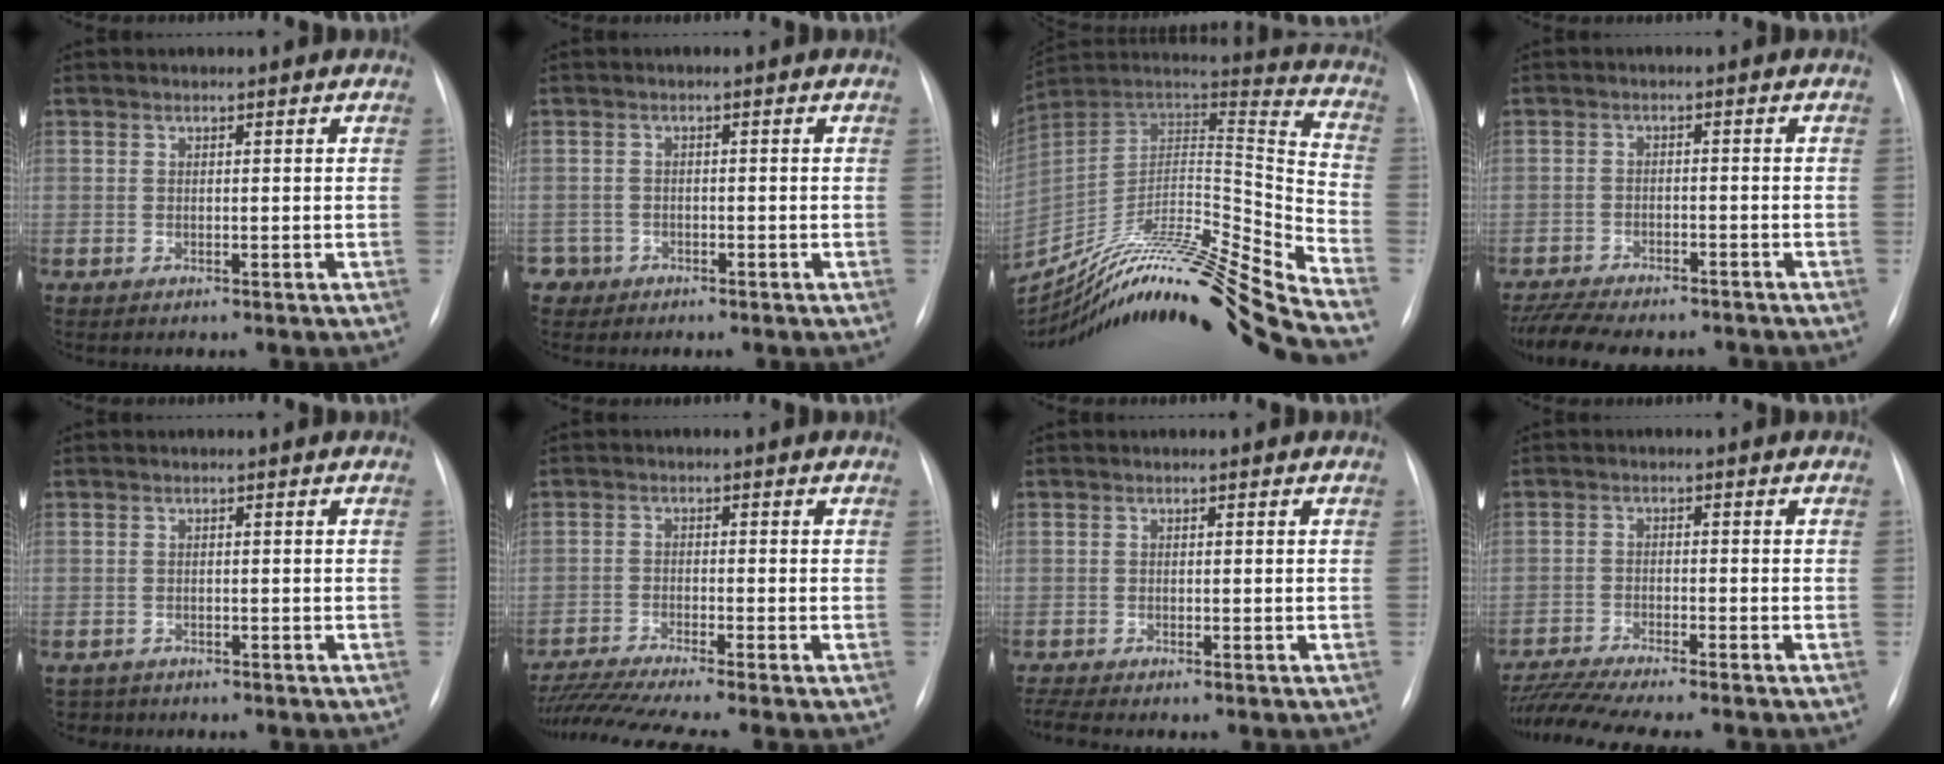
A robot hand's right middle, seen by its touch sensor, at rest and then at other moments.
{"total": 2.3, "force": [-1.4, 1.7, -0.7], "torque": [0.010, 0.009, -0.028]}
{"total": 30.0, "force": [-25.2, -1.0, 16.4], "torque": [-0.220, -0.023, -0.402]}
{"total": 12.6, "force": [-11.1, 3.3, 4.9], "torque": [-0.097, -0.001, -0.158]}
{"total": 1.9, "force": [-1.6, 1.0, -0.5], "torque": [0.002, 0.000, -0.025]}
{"total": 10.5, "force": [-9.0, -1.3, 5.1], "torque": [-0.083, -0.017, -0.150]}
{"total": 1.7, "force": [-1.5, -0.3, 0.6], "torque": [-0.026, -0.010, -0.033]}
{"total": 9.7, "force": [-8.7, -0.8, 4.3], "torque": [-0.067, -0.015, -0.143]}